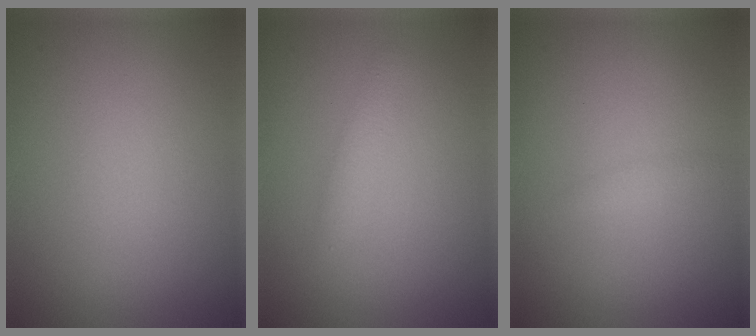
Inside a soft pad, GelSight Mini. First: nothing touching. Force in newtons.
{"total": 1.3, "press": 1.3, "slide": 0.0}
{"total": 0.6, "press": 0.6, "slide": 0.0}